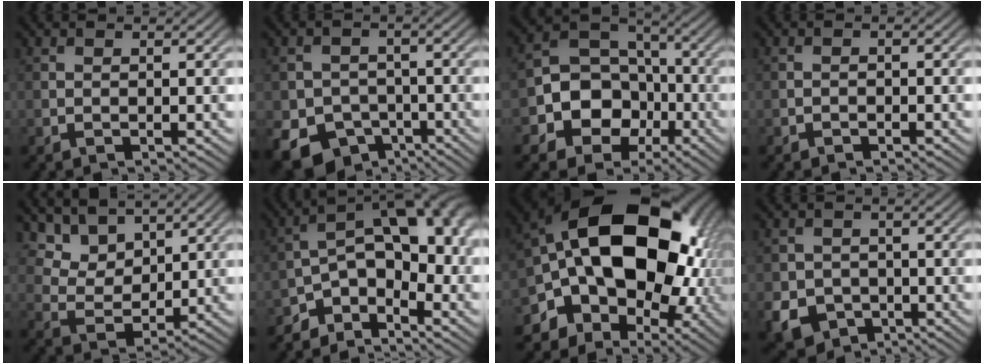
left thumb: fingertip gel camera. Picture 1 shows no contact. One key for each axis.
{"total": 9.2, "fx": -4.9, "fy": 7.1, "fz": 3.2, "tx": -0.062, "ty": -0.027, "tz": -0.095}
{"total": 10.7, "fx": -3.8, "fy": 8.6, "fz": 5.1, "tx": -0.099, "ty": -0.021, "tz": -0.098}
{"total": 0.7, "fx": -0.6, "fy": 0.3, "fz": 0.2, "tx": 0.000, "ty": 0.001, "tz": -0.013}
{"total": 7.4, "fx": 5.5, "fy": 3.8, "fz": 3.0, "tx": -0.088, "ty": -0.029, "tz": 0.127}
{"total": 9.0, "fx": -4.6, "fy": 4.6, "fz": 6.3, "tx": -0.092, "ty": 0.000, "tz": -0.093}
{"total": 19.8, "fx": -0.4, "fy": 14.2, "fz": 13.8, "tx": -0.226, "ty": -0.016, "tz": 0.007}
{"total": 6.7, "fx": -2.8, "fy": 5.6, "fz": 2.5, "tx": -0.053, "ty": -0.022, "tz": -0.060}